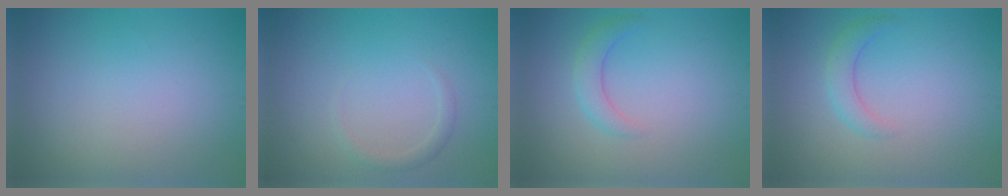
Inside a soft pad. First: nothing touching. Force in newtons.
{"total": 1.1, "press": 1.1, "slide": 0.1}
{"total": 2.0, "press": 2.0, "slide": 0.1}
{"total": 2.0, "press": 2.0, "slide": 0.1}